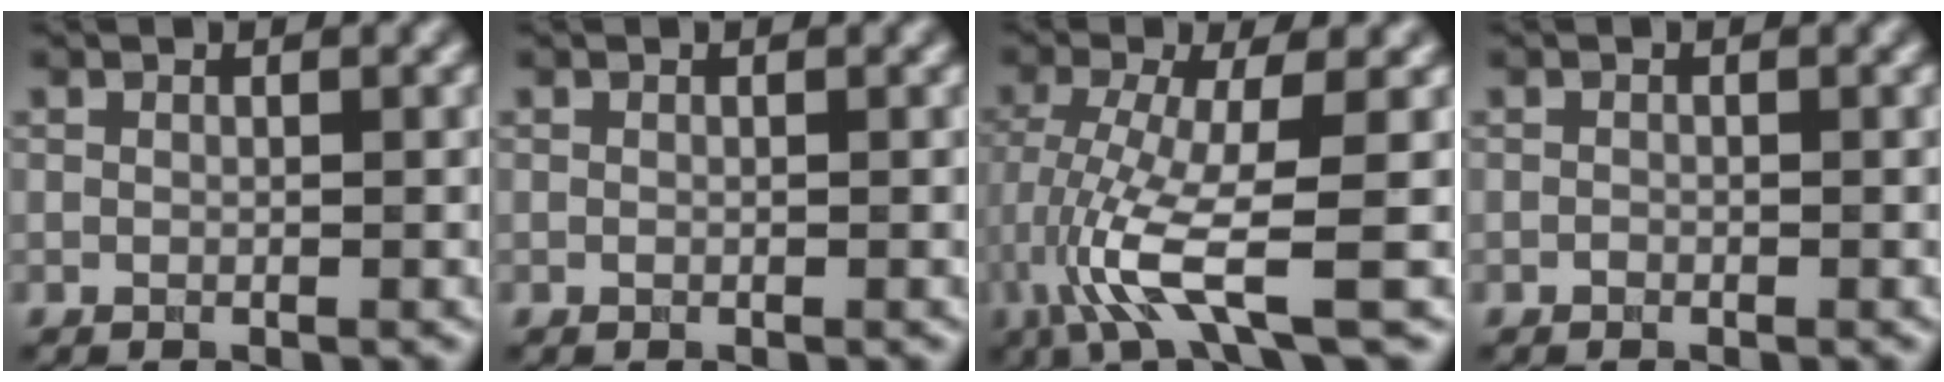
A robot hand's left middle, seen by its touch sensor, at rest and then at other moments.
{"total": 0.0}
{"total": 7.1, "force": [-2.8, 1.1, 6.4], "torque": [-0.143, -0.006, -0.045]}
{"total": 0.6, "force": [-0.4, -0.2, -0.4], "torque": [0.001, 0.000, 0.001]}